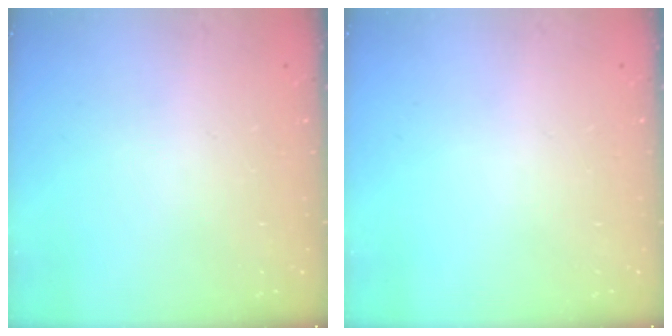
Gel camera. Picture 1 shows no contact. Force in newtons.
{"total": 0.0}